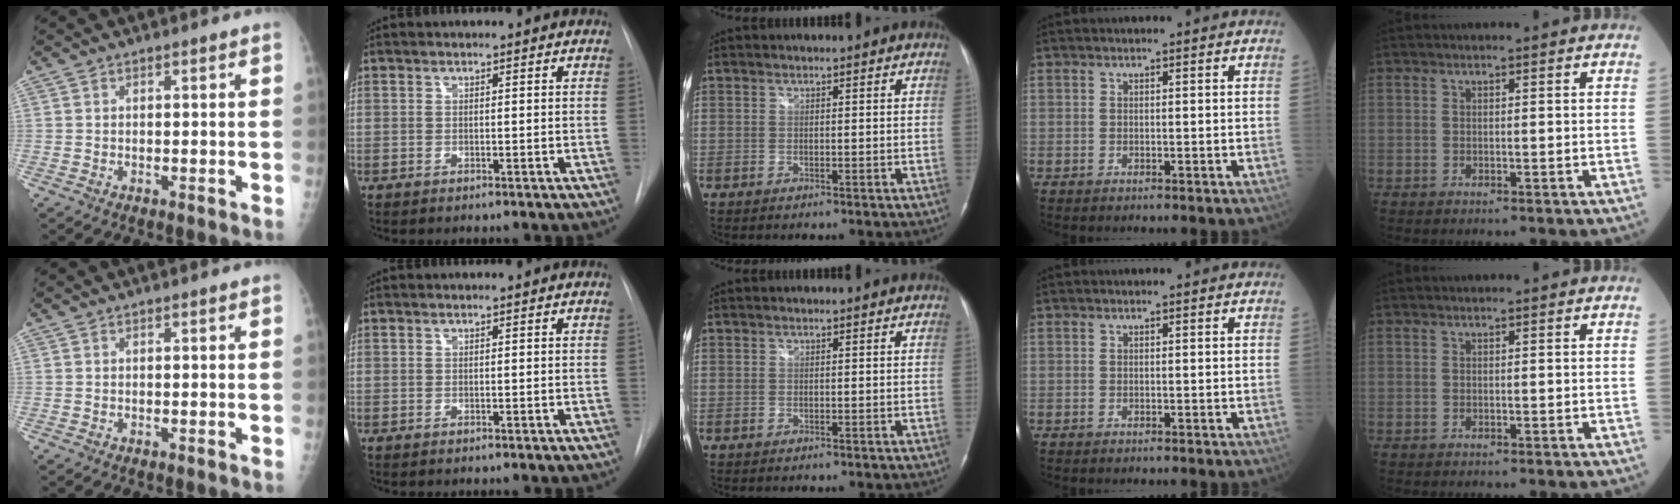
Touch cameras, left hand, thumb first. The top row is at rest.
{}